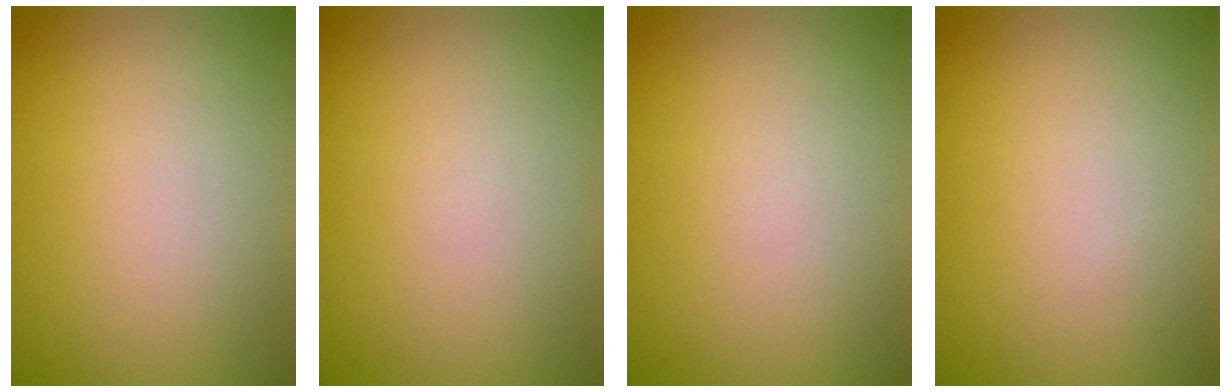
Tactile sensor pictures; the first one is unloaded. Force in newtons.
{"total": 0.0}
{"total": 0.0}
{"total": 0.0}